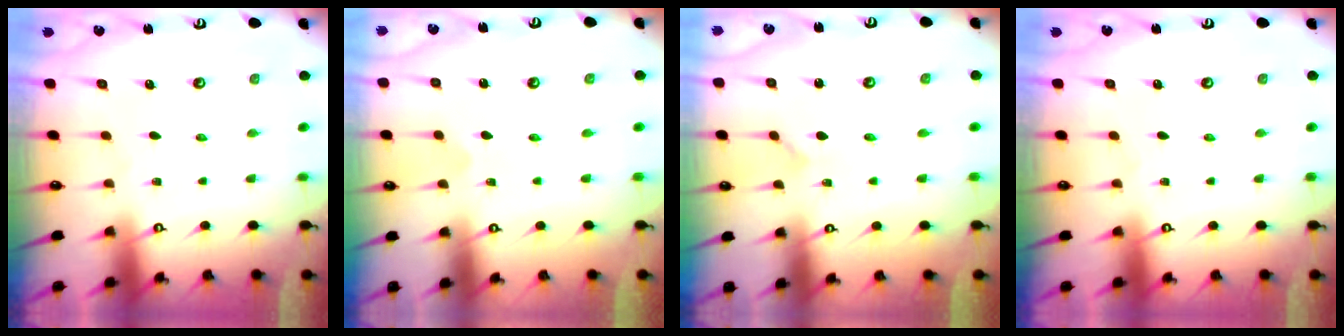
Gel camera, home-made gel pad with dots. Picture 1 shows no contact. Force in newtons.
{"total": 1.8, "press": 1.8, "slide": 0.2}
{"total": 0.0}
{"total": 0.0}